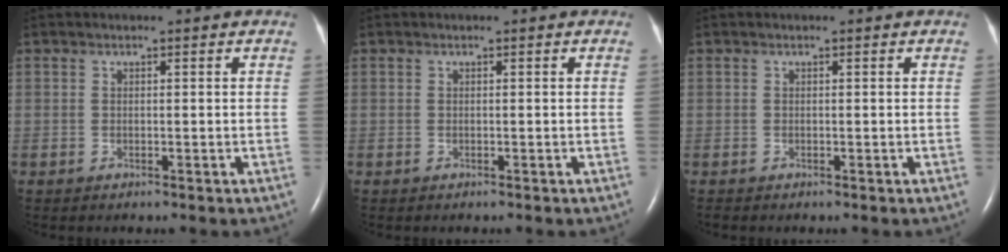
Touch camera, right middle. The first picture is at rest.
{"total": 0.0}
{"total": 0.0}